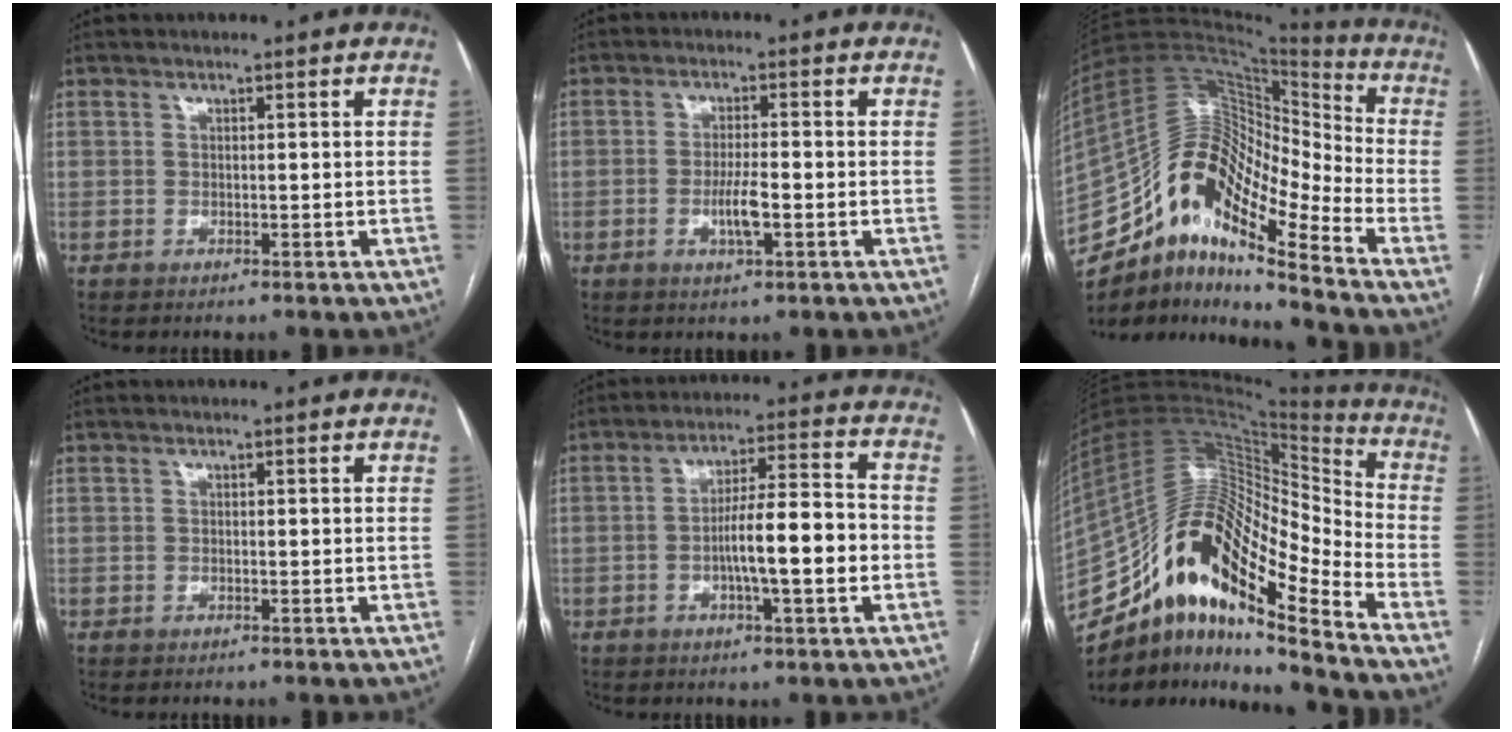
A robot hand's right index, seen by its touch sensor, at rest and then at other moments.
{"total": 4.1, "force": [-1.3, 0.5, 3.9], "torque": [-0.077, -0.005, -0.021]}
{"total": 17.8, "force": [-11.7, 4.7, 12.6], "torque": [-0.221, 0.052, -0.204]}
{"total": 0.0}
{"total": 10.3, "force": [-2.2, 1.1, 10.0], "torque": [-0.165, 0.013, -0.038]}
{"total": 22.9, "force": [-14.6, 5.0, 16.9], "torque": [-0.314, 0.031, -0.257]}